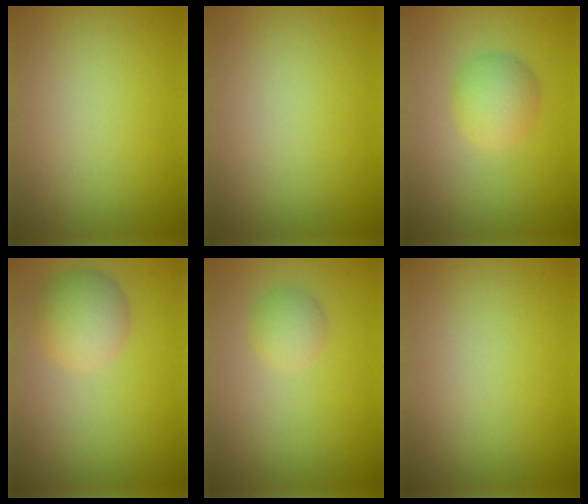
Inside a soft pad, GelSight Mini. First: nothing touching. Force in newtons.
{"total": 0.0}
{"total": 2.9, "press": 2.9, "slide": 0.1}
{"total": 3.7, "press": 3.7, "slide": 0.3}
{"total": 1.8, "press": 1.8, "slide": 0.1}
{"total": 0.0}